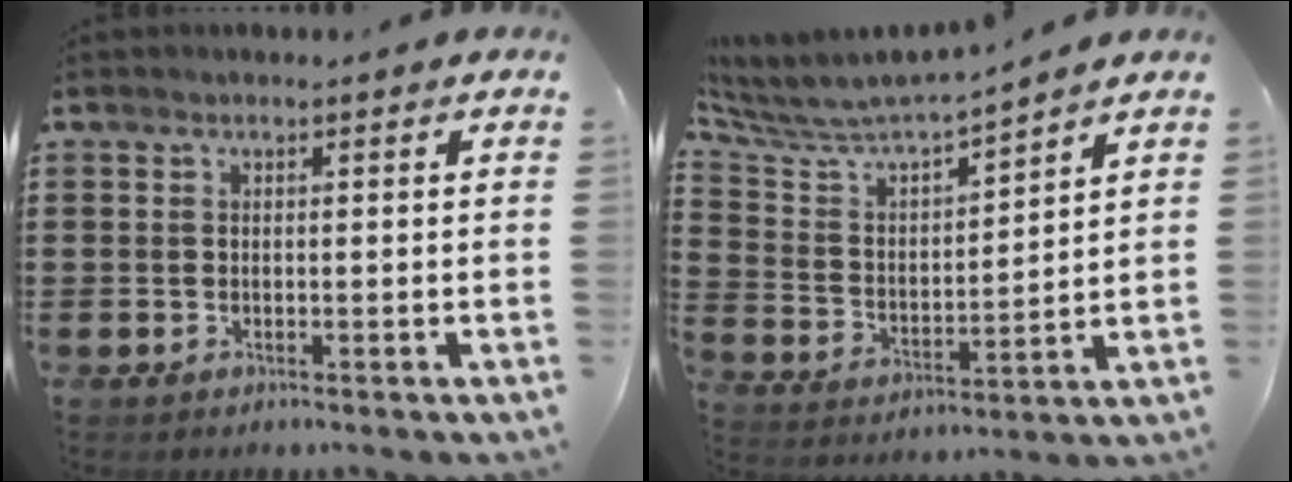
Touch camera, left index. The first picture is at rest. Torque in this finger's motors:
{"motor_torque": [2.14, 0.00, 0.18, 0.15]}